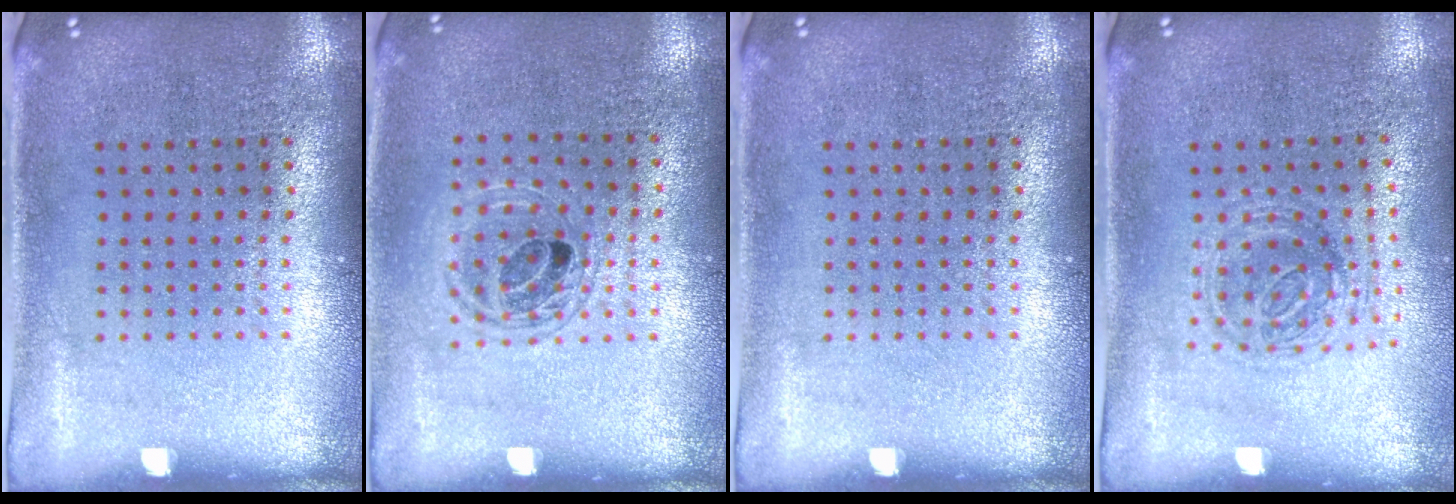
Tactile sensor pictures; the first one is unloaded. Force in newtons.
{"total": 1.2, "press": 1.1, "slide": 0.5}
{"total": 0.0}
{"total": 1.2, "press": 1.1, "slide": 0.4}